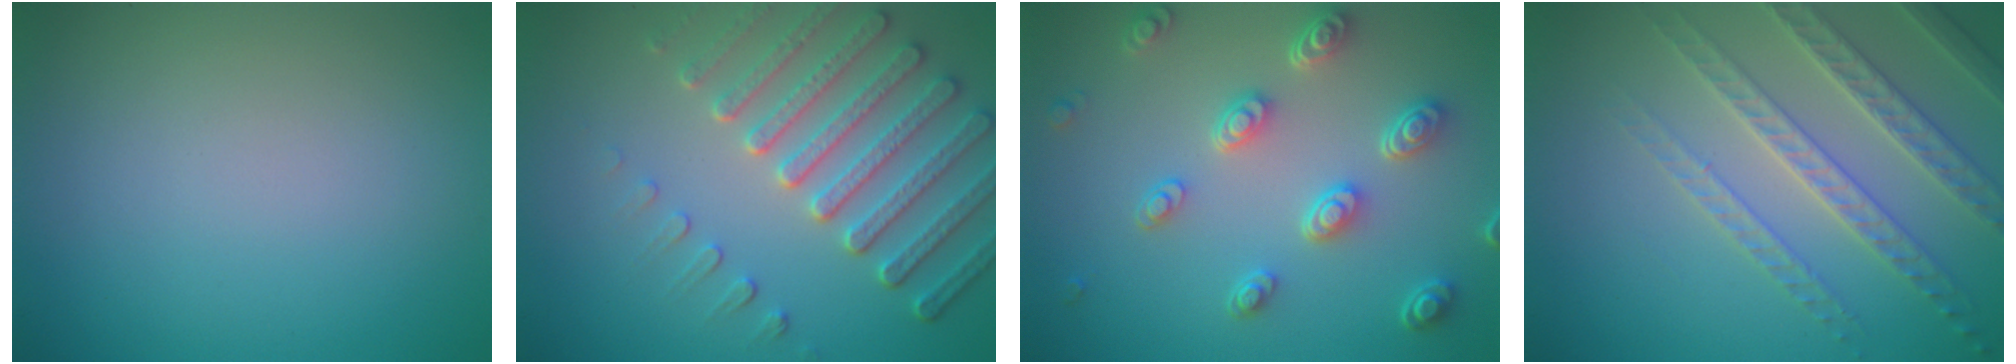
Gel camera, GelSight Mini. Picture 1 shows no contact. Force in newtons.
{"total": 5.9, "press": 4.9, "slide": 3.3}
{"total": 4.7, "press": 3.7, "slide": 2.9}
{"total": 4.0, "press": 3.9, "slide": 0.8}